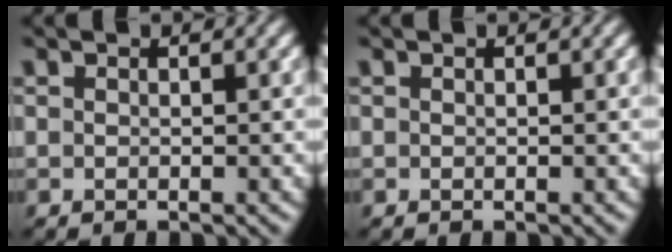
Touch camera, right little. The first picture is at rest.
{"total": 0.0}